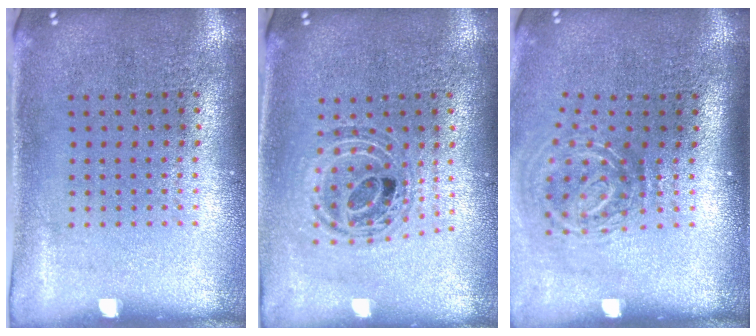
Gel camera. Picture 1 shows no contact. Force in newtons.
{"total": 0.7, "press": 0.7, "slide": 0.2}
{"total": 2.0, "press": 1.2, "slide": 1.6}